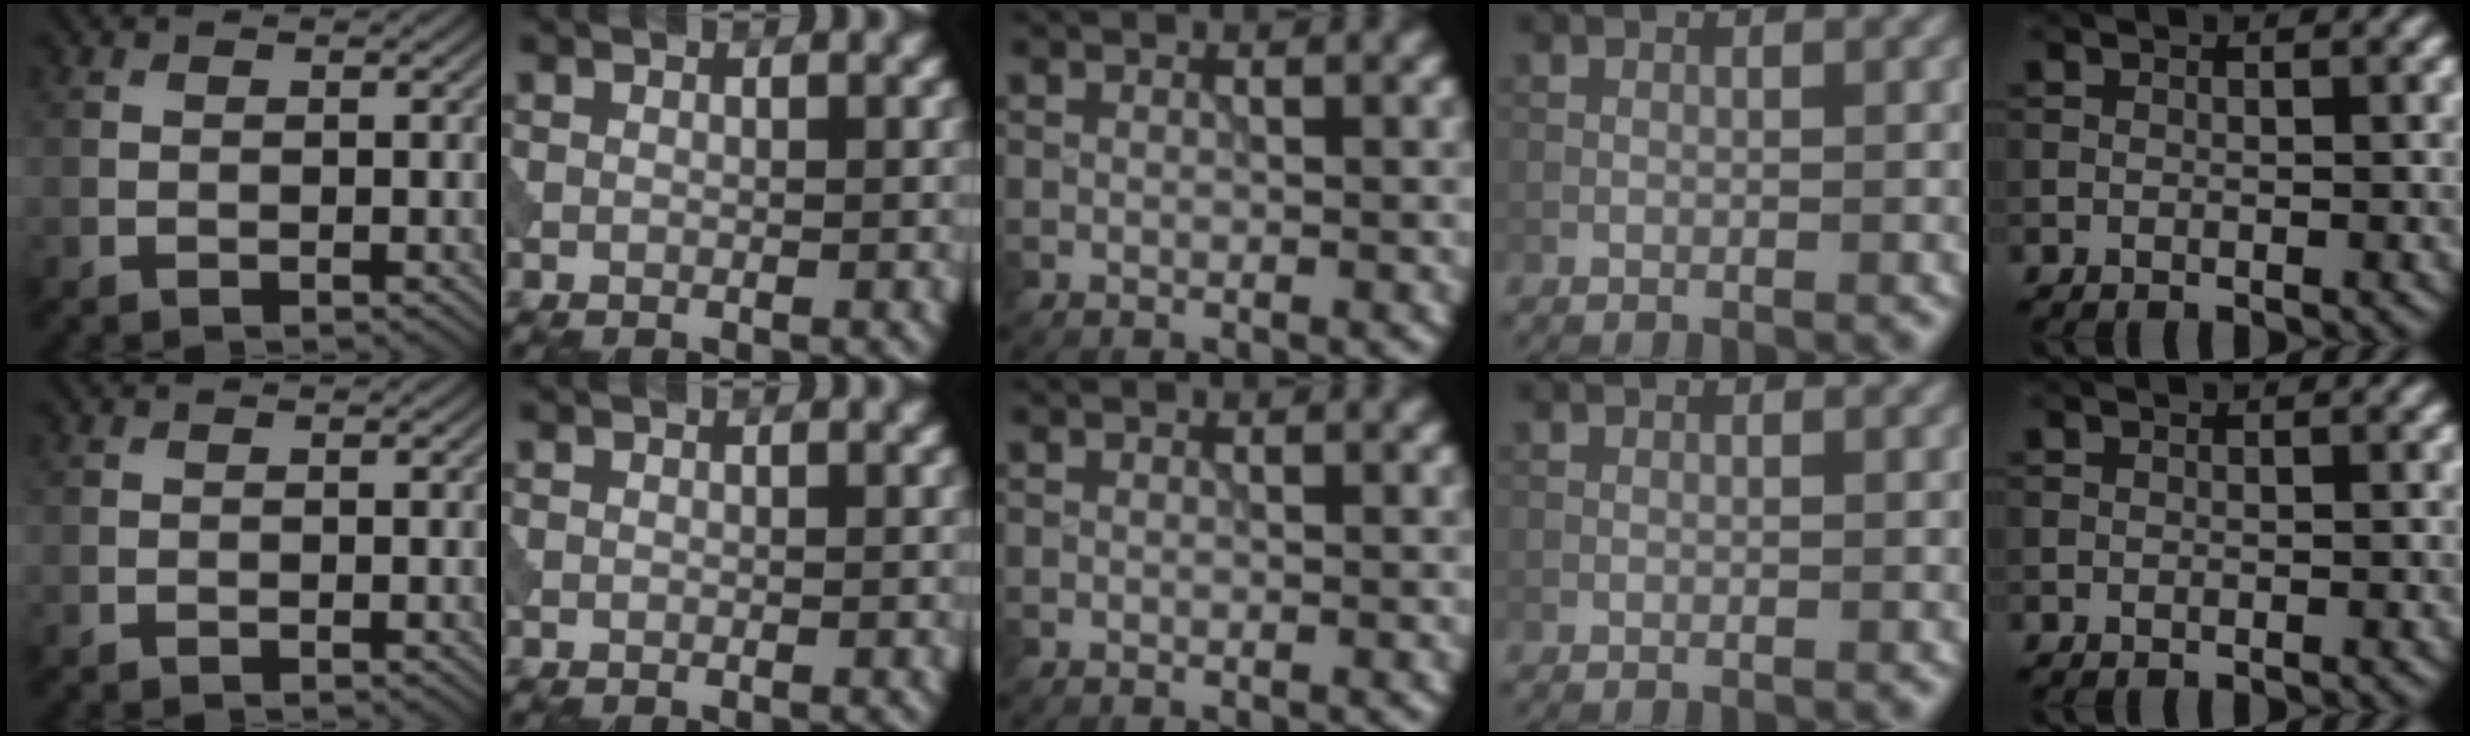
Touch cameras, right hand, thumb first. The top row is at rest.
{}